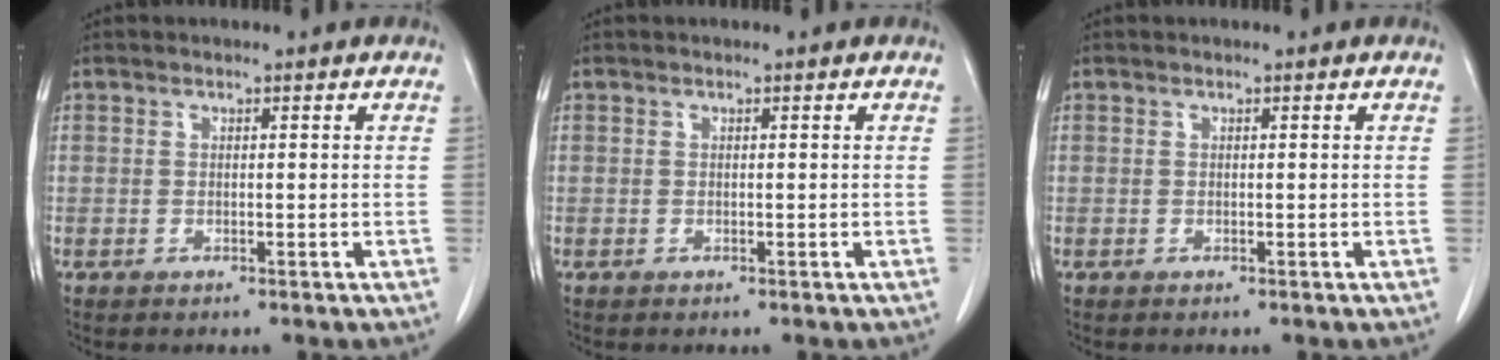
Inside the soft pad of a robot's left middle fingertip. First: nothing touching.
{"total": 0.0}
{"total": 0.0}